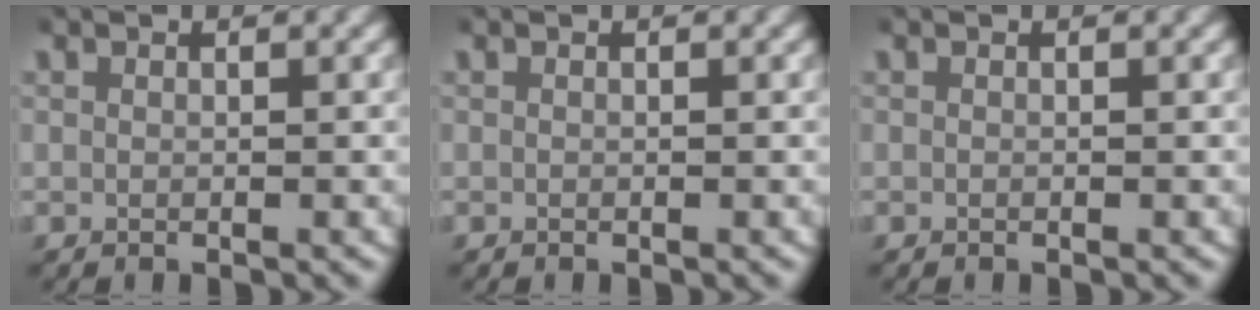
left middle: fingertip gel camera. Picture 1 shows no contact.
{"total": 0.0}
{"total": 0.0}